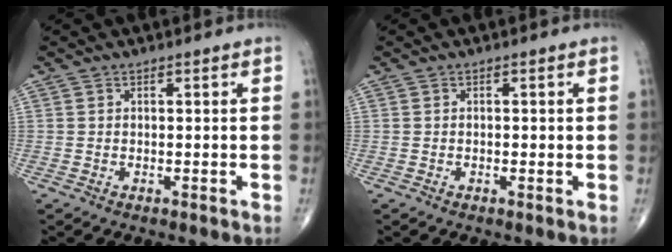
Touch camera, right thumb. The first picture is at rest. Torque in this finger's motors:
{"motor_torque": [-0.27, -0.06, -0.26, -0.11, 0.04]}